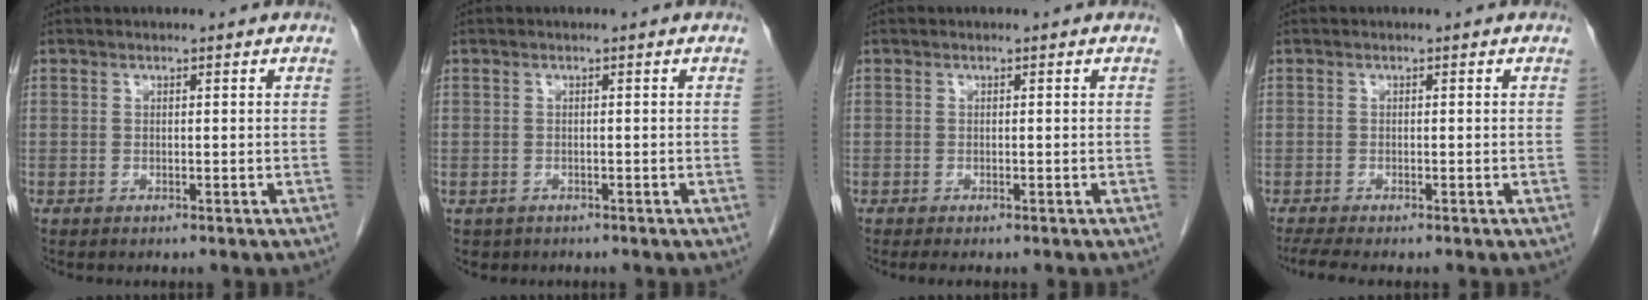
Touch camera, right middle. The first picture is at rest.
{"total": 1.6, "force": [-1.0, 1.3, 0.2], "torque": [-0.010, 0.002, -0.010]}
{"total": 1.3, "force": [-1.1, 0.2, 0.7], "torque": [-0.011, -0.005, -0.014]}
{"total": 2.6, "force": [-2.2, -0.1, 1.5], "torque": [-0.031, -0.008, -0.041]}